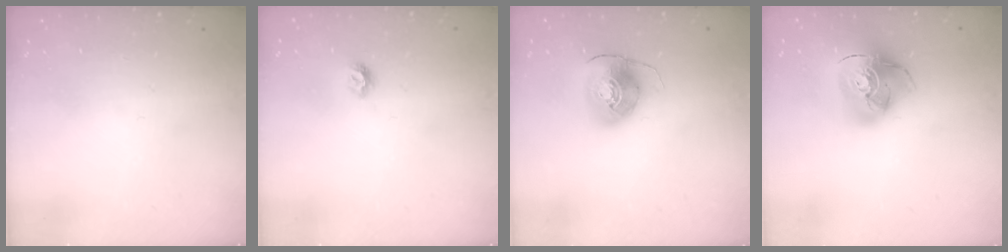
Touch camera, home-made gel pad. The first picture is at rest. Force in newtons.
{"total": 6.0, "press": 5.9, "slide": 0.7}
{"total": 8.6, "press": 8.5, "slide": 1.1}
{"total": 14.9, "press": 14.8, "slide": 1.6}